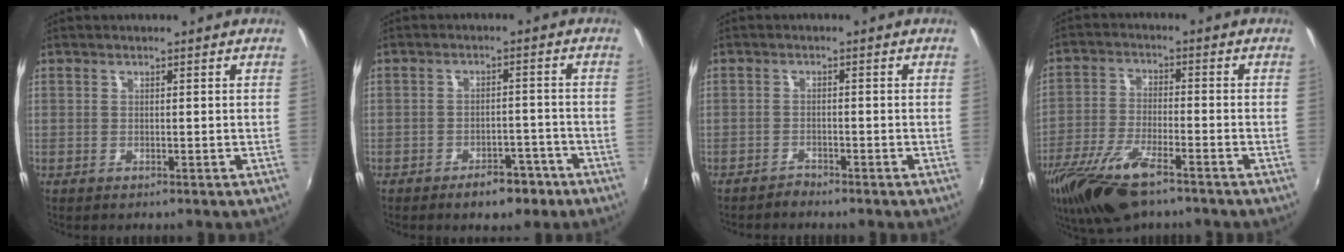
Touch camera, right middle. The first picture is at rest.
{"total": 6.0, "force": [-4.3, 2.9, 3.0], "torque": [-0.057, 0.012, -0.047]}
{"total": 1.7, "force": [-1.7, 0.3, 0.0], "torque": [-0.007, 0.000, -0.035]}
{"total": 14.5, "force": [-10.0, 4.1, 9.7], "torque": [-0.213, -0.041, -0.192]}